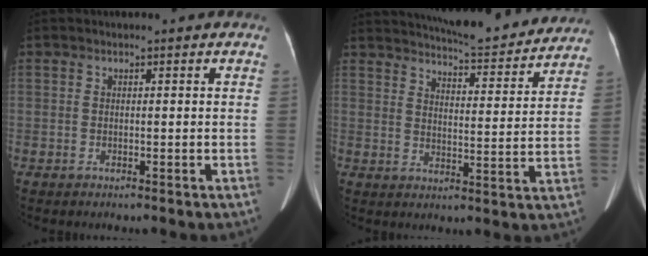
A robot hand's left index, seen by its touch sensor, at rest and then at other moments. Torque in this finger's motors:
{"motor_torque": [0.31, -0.56, 0.07, 0.06]}